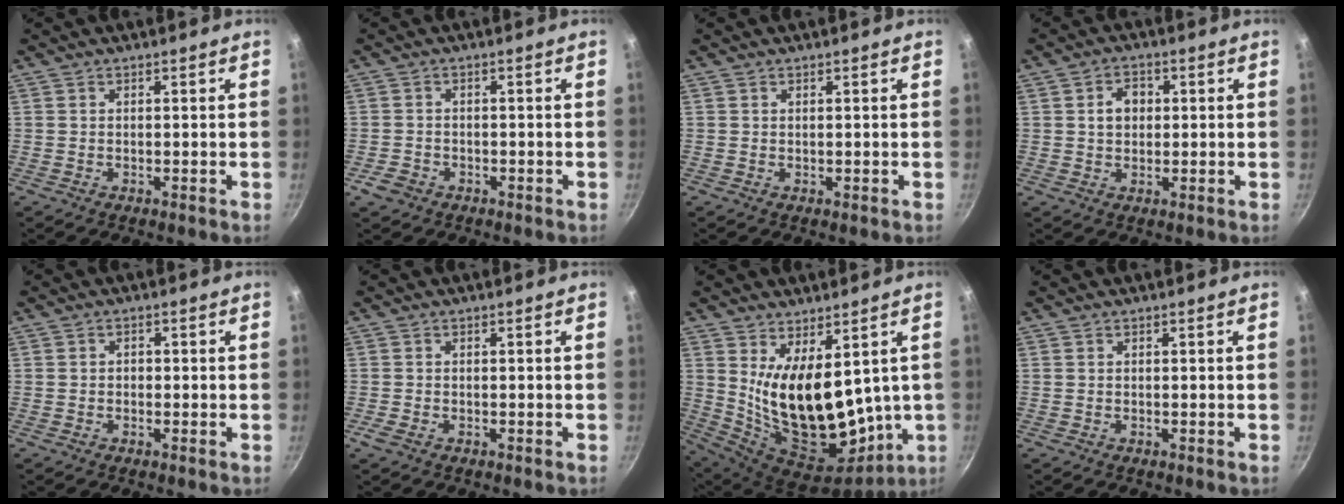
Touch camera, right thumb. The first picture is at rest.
{"total": 3.0, "force": [-1.7, 2.2, 1.1], "torque": [-0.022, 0.018, -0.027]}
{"total": 0.0}
{"total": 4.6, "force": [0.7, 3.6, 2.8], "torque": [-0.025, 0.008, 0.010]}
{"total": 1.2, "force": [-0.2, 1.0, 0.6], "torque": [-0.008, 0.005, -0.006]}
{"total": 1.6, "force": [-0.8, 0.9, 1.0], "torque": [-0.025, 0.003, -0.016]}
{"total": 20.0, "force": [3.7, 10.5, 16.6], "torque": [-0.249, -0.068, 0.096]}
{"total": 0.0}